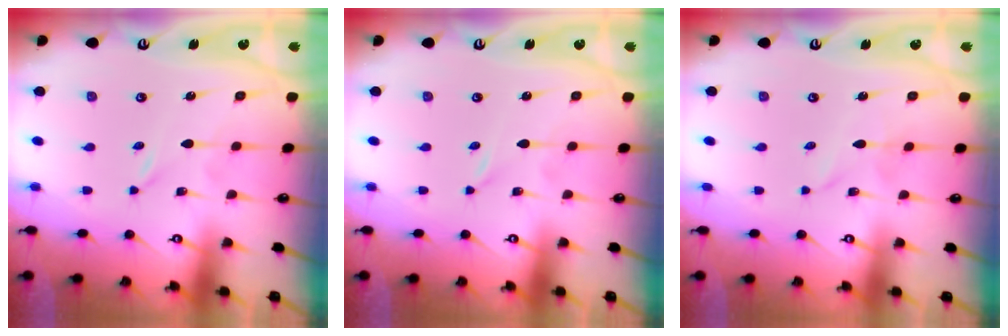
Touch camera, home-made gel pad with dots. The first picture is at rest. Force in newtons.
{"total": 0.0}
{"total": 1.8, "press": 1.8, "slide": 0.2}